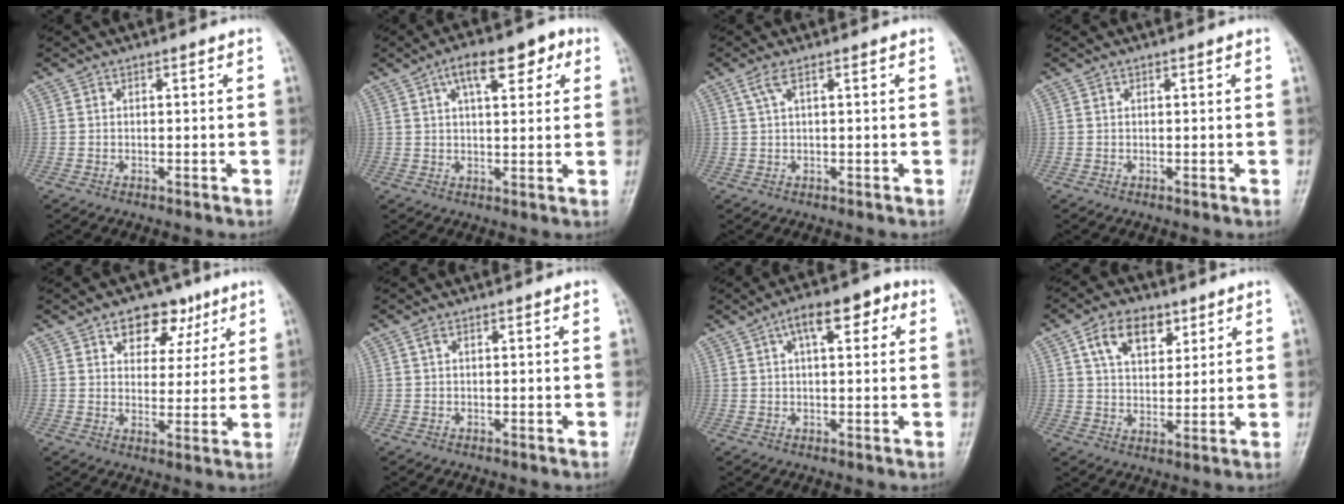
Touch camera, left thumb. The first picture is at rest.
{"total": 10.4, "force": [4.6, 4.4, 8.2], "torque": [-0.102, 0.011, 0.067]}
{"total": 1.9, "force": [0.9, 0.3, 1.7], "torque": [-0.049, 0.013, 0.029]}
{"total": 0.0}
{"total": 9.1, "force": [5.1, 6.1, 4.4], "torque": [-0.020, -0.017, 0.072]}
{"total": 0.6, "force": [0.3, 0.2, 0.5], "torque": [-0.013, 0.007, 0.006]}
{"total": 9.1, "force": [3.5, 3.9, 7.4], "torque": [-0.096, 0.021, 0.049]}
{"total": 9.7, "force": [4.8, 5.9, 6.0], "torque": [-0.074, -0.019, 0.084]}